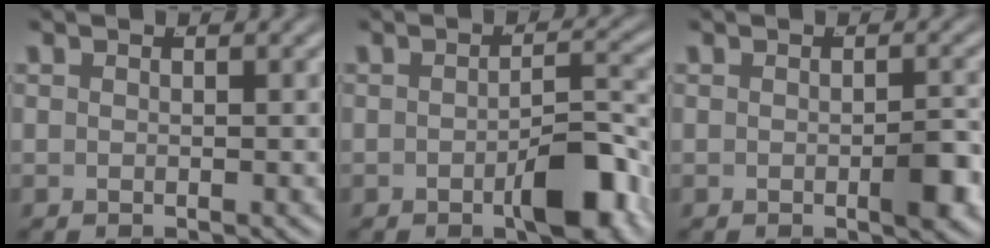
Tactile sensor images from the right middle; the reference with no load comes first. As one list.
[{"total": 4.7, "force": [-2.3, 1.4, 3.8], "torque": [-0.043, -0.001, -0.037]}, {"total": 2.2, "force": [-0.8, 0.7, 1.9], "torque": [-0.029, -0.004, -0.015]}]